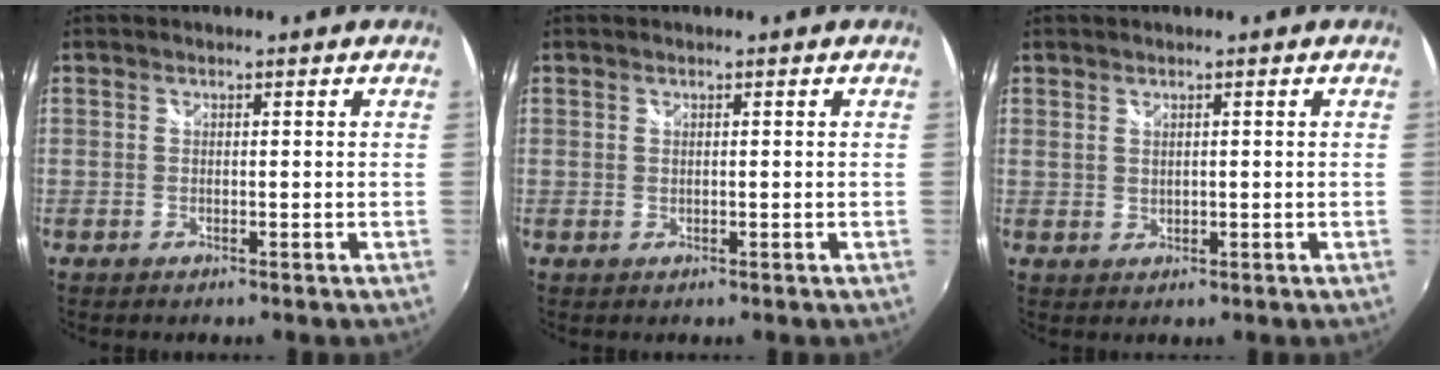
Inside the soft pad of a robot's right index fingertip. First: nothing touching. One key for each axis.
{"total": 0.0}
{"total": 0.9, "fx": 0.7, "fy": 0.5, "fz": 0.3, "tx": -0.002, "ty": 0.001, "tz": 0.014}